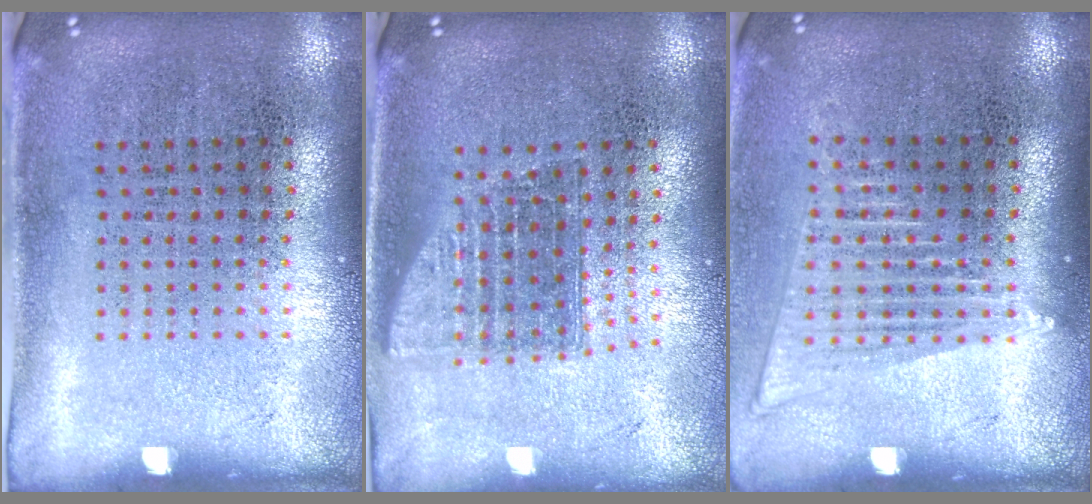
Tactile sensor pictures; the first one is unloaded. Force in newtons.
{"total": 1.4, "press": 1.2, "slide": 0.8}
{"total": 1.6, "press": 1.4, "slide": 0.7}